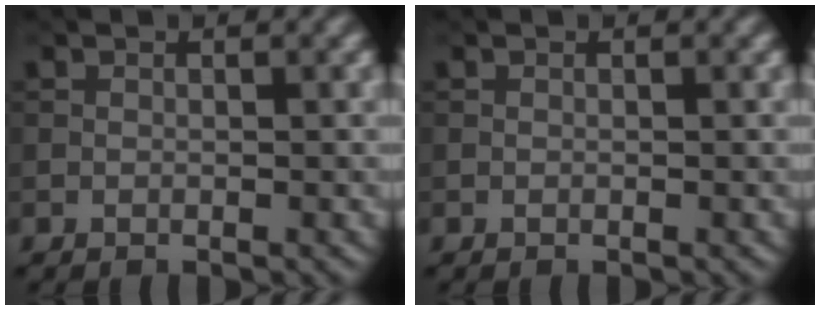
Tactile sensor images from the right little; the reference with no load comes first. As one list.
[{"total": 0.0}]